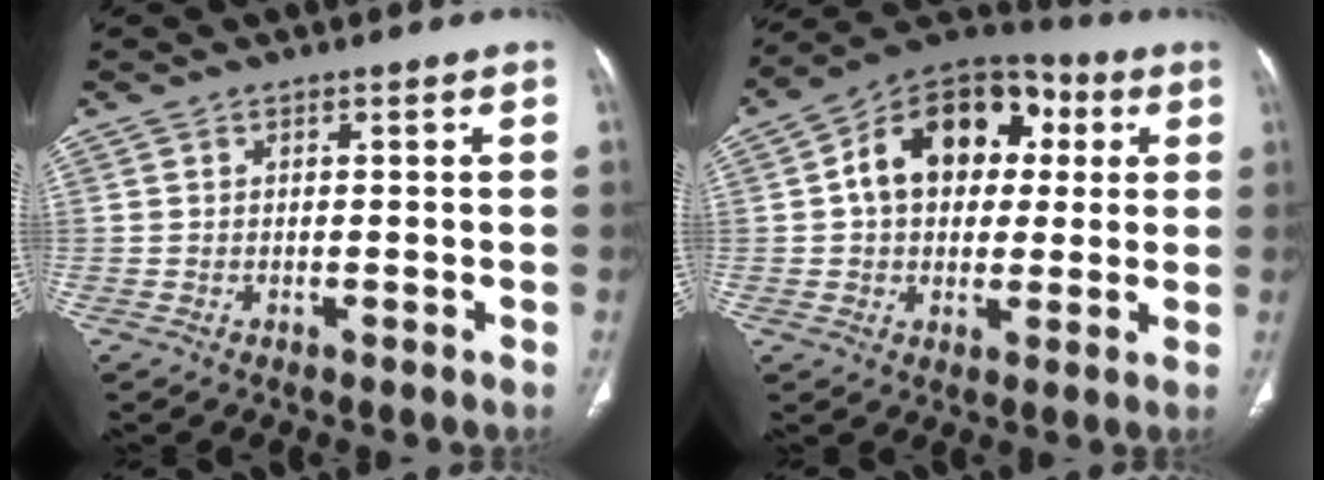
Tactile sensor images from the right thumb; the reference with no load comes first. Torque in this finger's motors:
{"motor_torque": [1.92, 2.46, 1.50, -0.07, 0.14]}